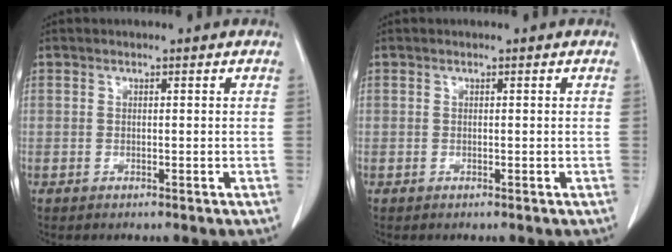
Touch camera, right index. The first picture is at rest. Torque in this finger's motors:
{"motor_torque": [0.00, 0.00, 0.00, 0.00]}